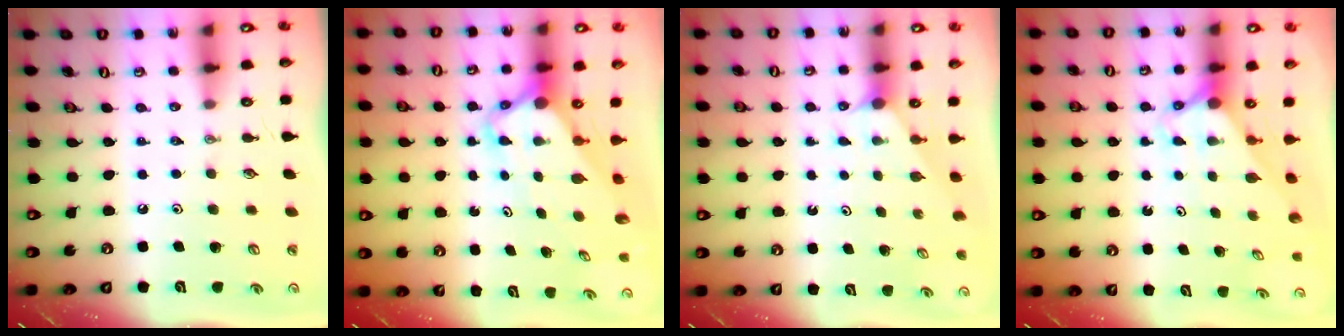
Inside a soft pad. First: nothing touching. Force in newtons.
{"total": 4.3, "press": 4.3, "slide": 0.4}
{"total": 0.6, "press": 0.6, "slide": 0.1}
{"total": 2.9, "press": 2.9, "slide": 0.0}